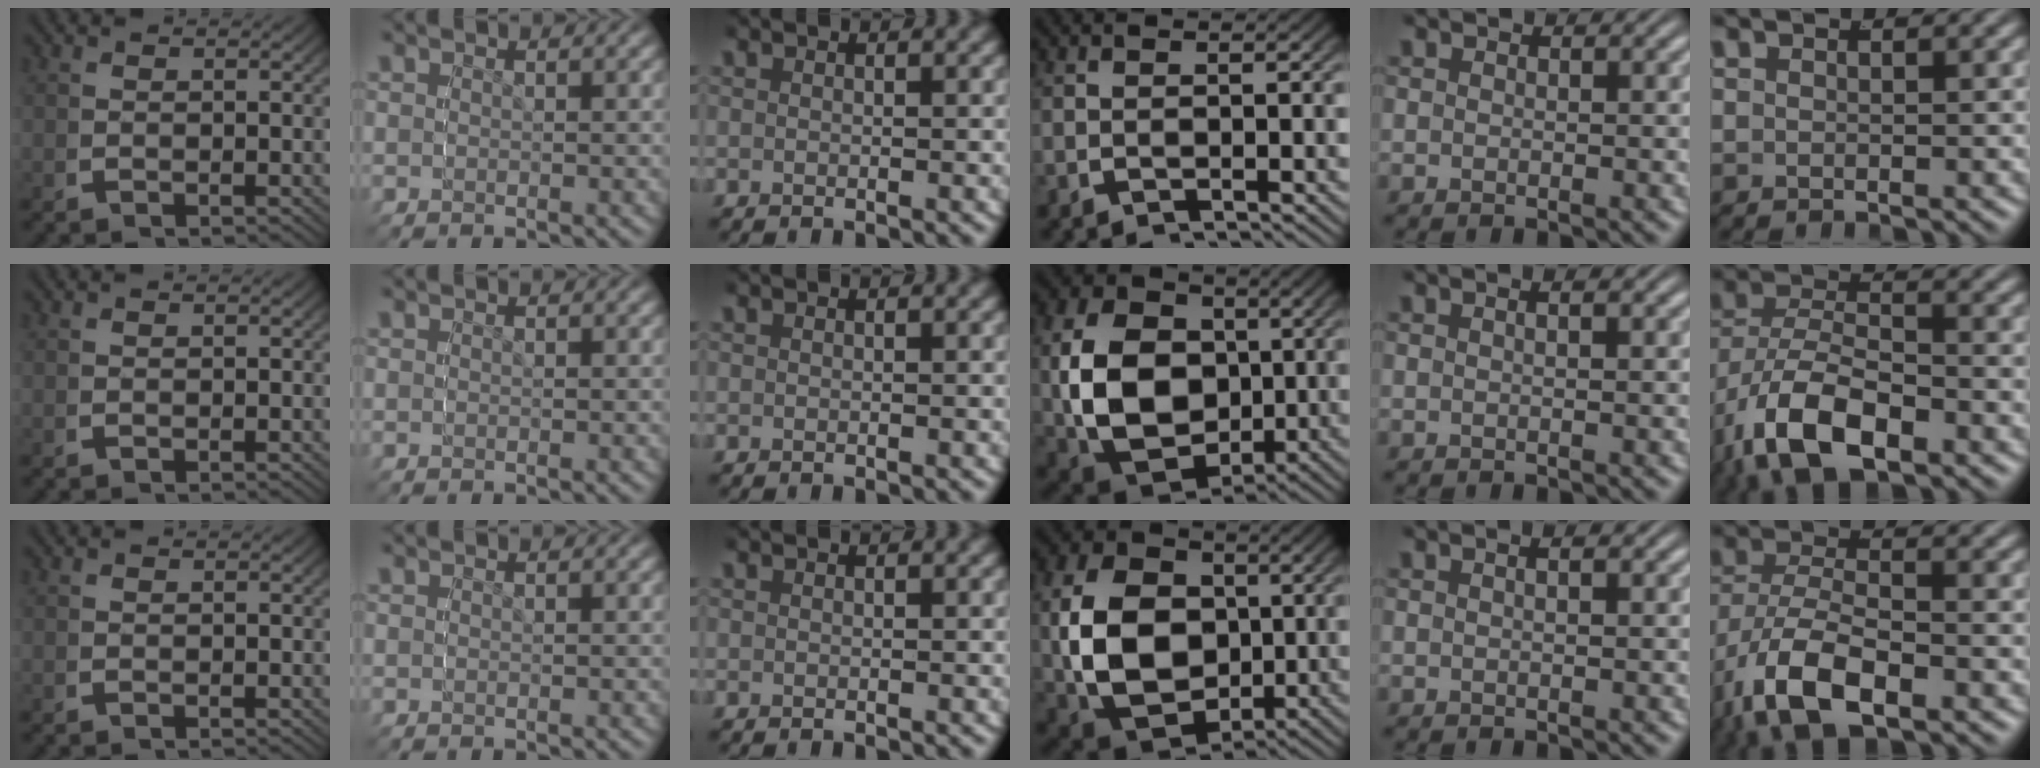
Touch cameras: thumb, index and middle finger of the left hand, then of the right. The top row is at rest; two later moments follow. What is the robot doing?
{"motion": "grasp_and_lifting", "object": "cloth"}